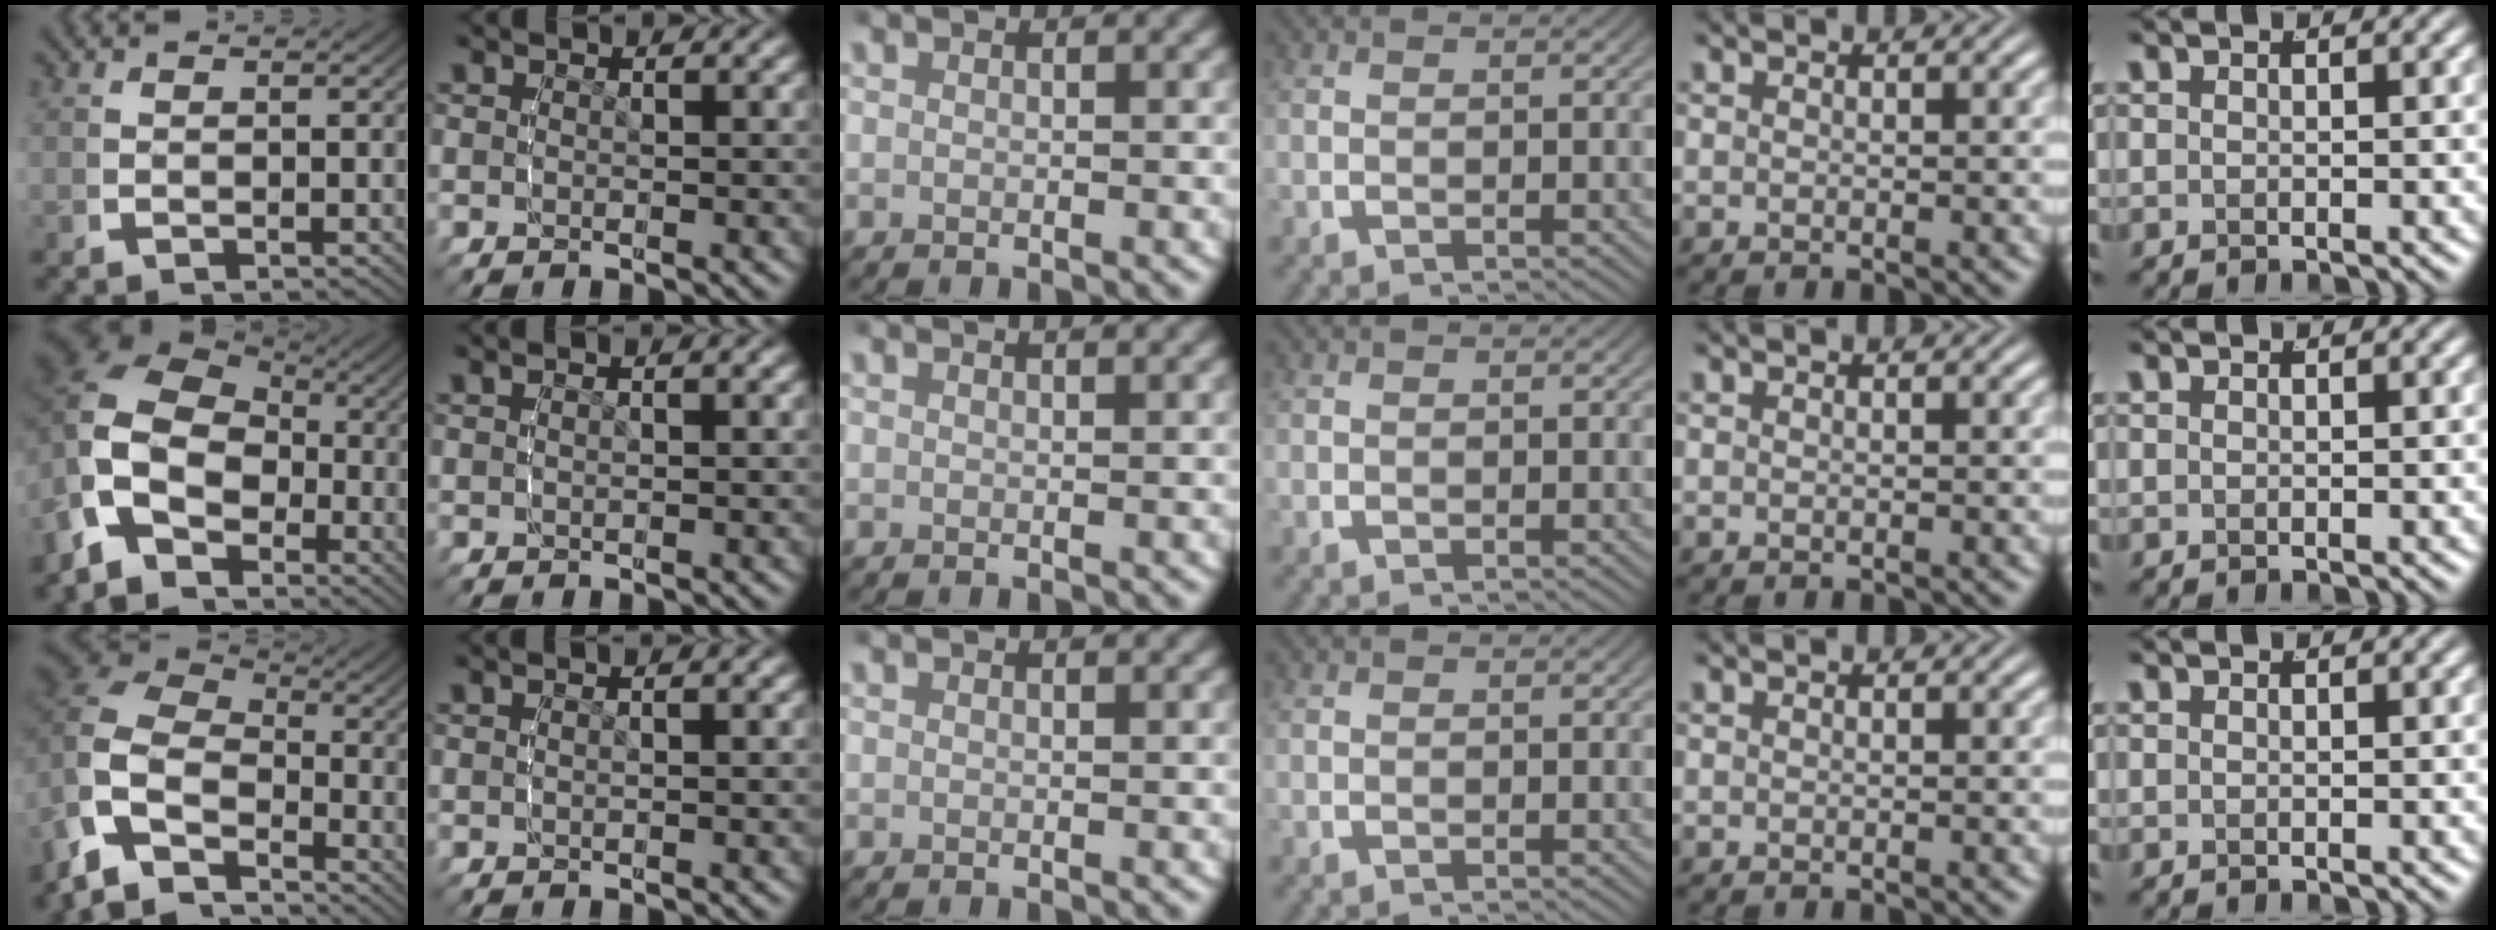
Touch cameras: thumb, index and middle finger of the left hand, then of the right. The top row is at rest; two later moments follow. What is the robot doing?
{"motion": "lift_and_place", "object": "sponge"}